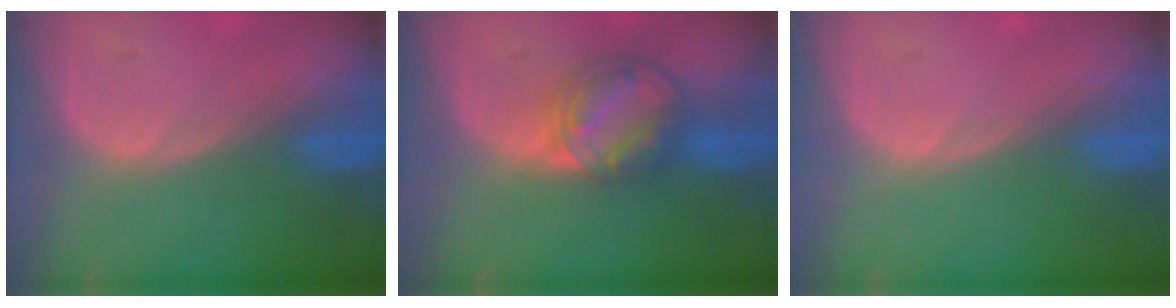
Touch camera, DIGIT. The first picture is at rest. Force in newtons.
{"total": 8.2, "press": 7.1, "slide": 4.1}
{"total": 0.0}